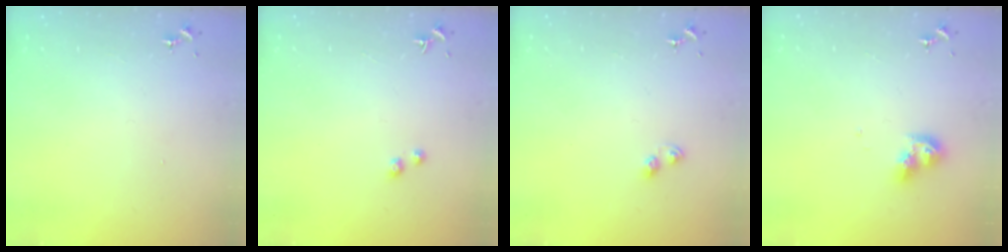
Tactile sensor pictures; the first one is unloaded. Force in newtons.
{"total": 1.8, "press": 1.7, "slide": 0.2}
{"total": 4.3, "press": 4.3, "slide": 0.5}
{"total": 8.5, "press": 8.5, "slide": 0.9}